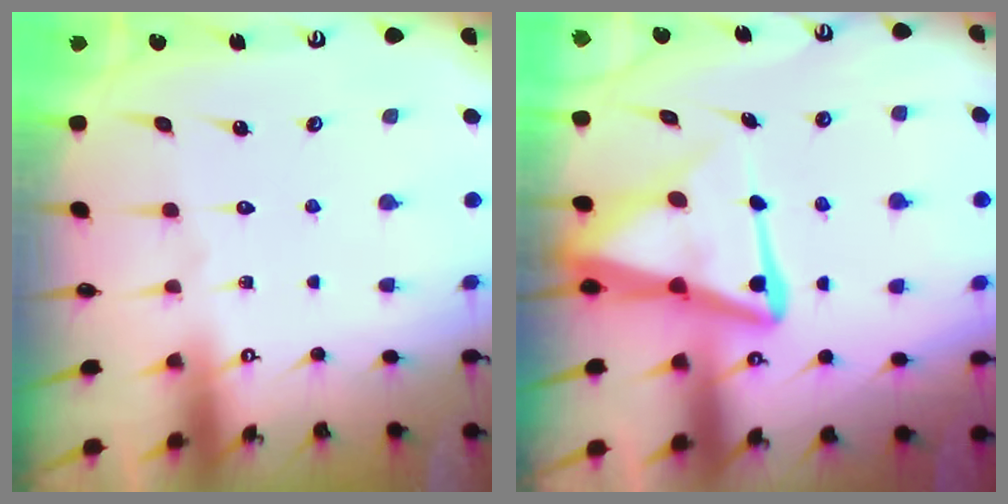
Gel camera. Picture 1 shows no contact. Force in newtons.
{"total": 11.0, "press": 10.9, "slide": 1.3}